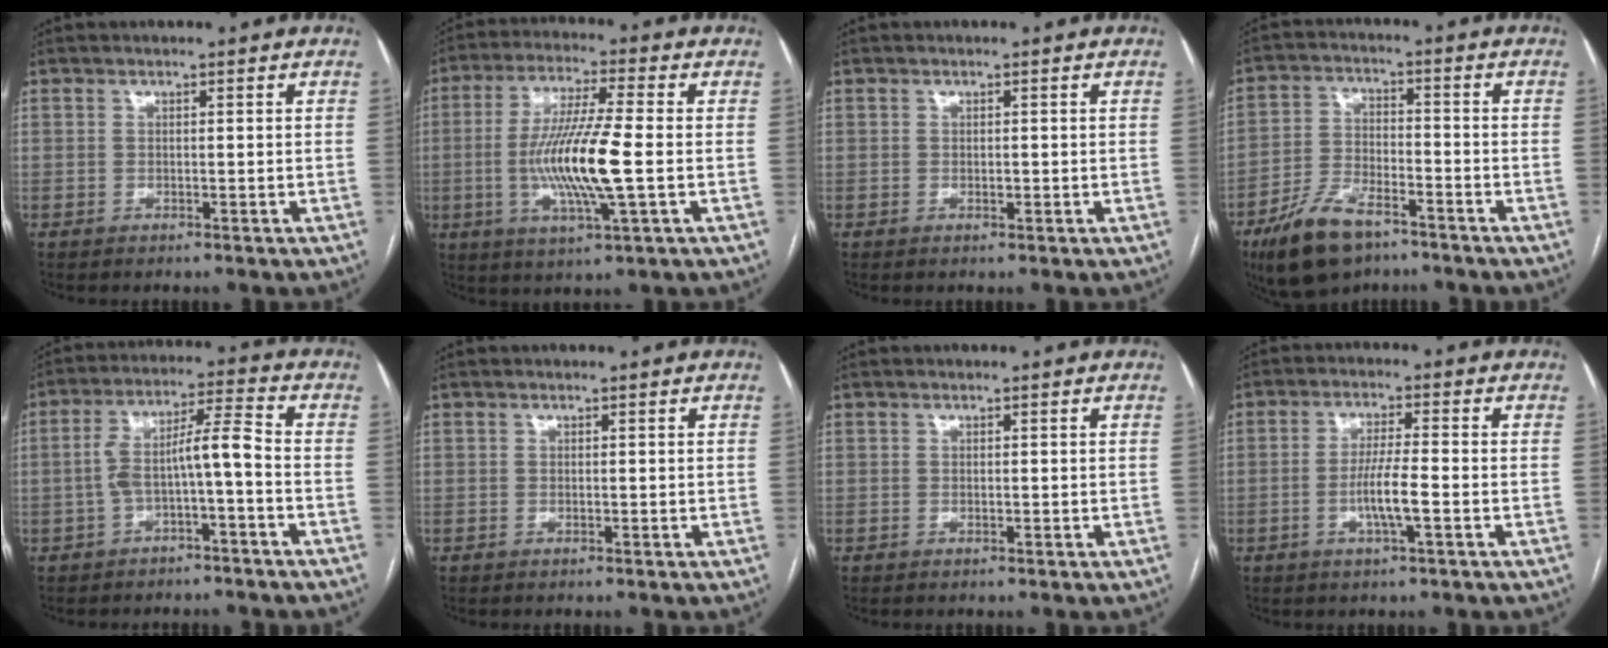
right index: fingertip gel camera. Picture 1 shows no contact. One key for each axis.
{"total": 12.9, "fx": -1.6, "fy": 0.5, "fz": 12.8, "tx": -0.252, "ty": -0.009, "tz": -0.034}
{"total": 0.7, "fx": -0.1, "fy": 0.4, "fz": 0.6, "tx": -0.009, "ty": 0.000, "tz": -0.001}
{"total": 10.7, "fx": -7.2, "fy": 4.2, "fz": 6.7, "tx": -0.142, "ty": -0.010, "tz": -0.131}
{"total": 7.7, "fx": -2.0, "fy": 0.9, "fz": 7.4, "tx": -0.134, "ty": 0.039, "tz": -0.031}
{"total": 0.0}
{"total": 0.0}
{"total": 5.6, "fx": -1.7, "fy": 0.2, "fz": 5.3, "tx": -0.103, "ty": -0.003, "tz": -0.032}